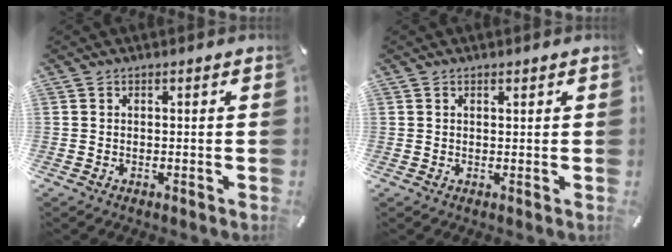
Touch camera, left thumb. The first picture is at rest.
{"total": 0.5, "force": [0.3, 0.3, 0.3], "torque": [-0.007, 0.002, 0.006]}